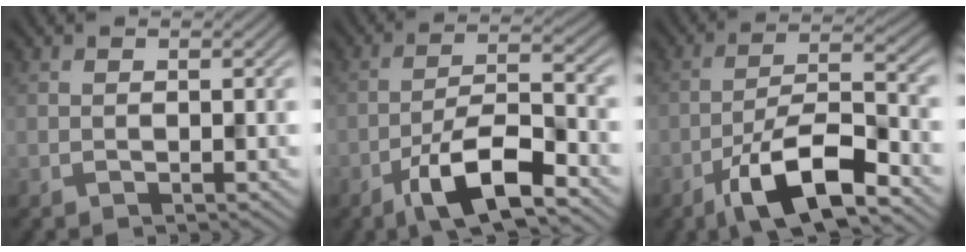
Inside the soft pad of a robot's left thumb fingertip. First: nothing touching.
{"total": 9.8, "force": [-6.0, 2.6, 7.3], "torque": [-0.127, 0.004, -0.115]}
{"total": 11.4, "force": [-6.9, 3.2, 8.5], "torque": [-0.146, 0.003, -0.134]}